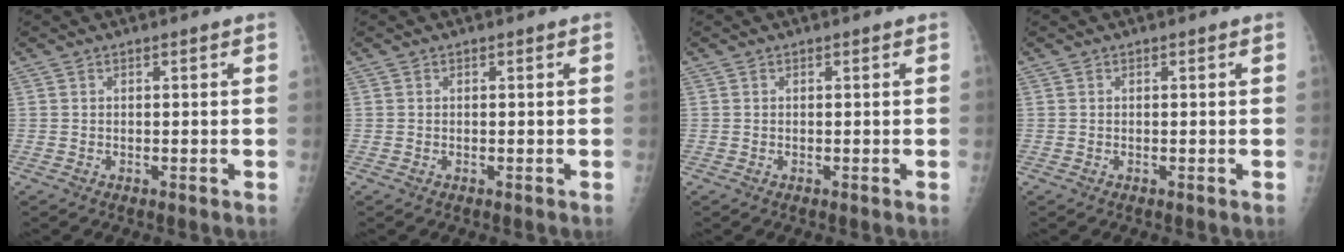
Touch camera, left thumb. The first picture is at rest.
{"total": 0.0}
{"total": 0.0}
{"total": 0.0}